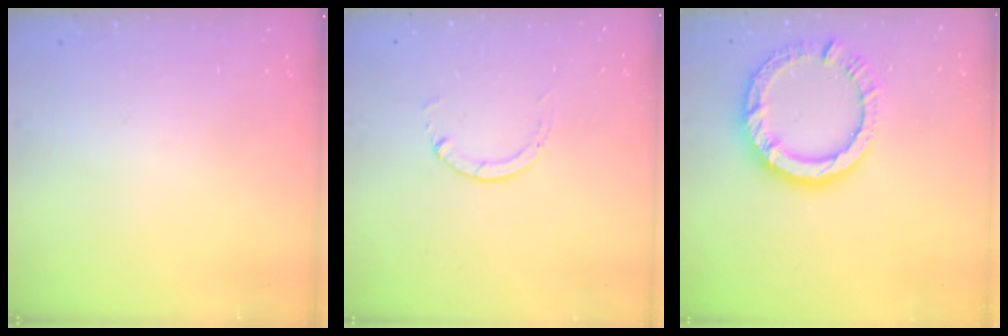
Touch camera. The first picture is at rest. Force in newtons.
{"total": 1.3, "press": 1.3, "slide": 0.2}
{"total": 13.2, "press": 13.1, "slide": 1.6}